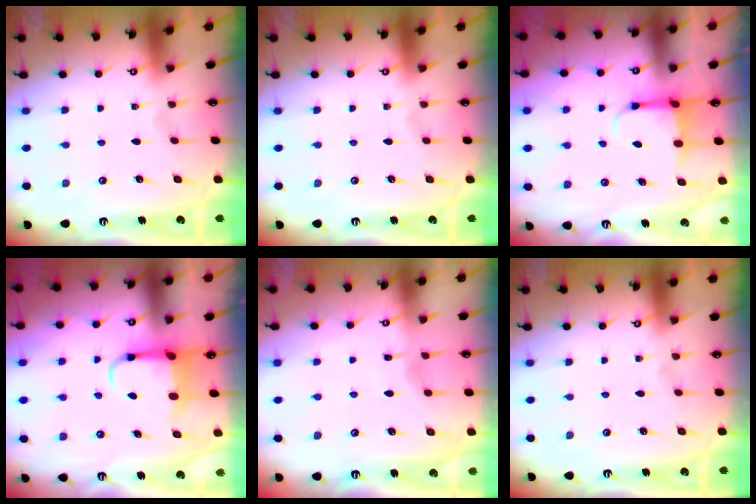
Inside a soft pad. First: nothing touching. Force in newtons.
{"total": 0.0}
{"total": 4.0, "press": 3.9, "slide": 1.1}
{"total": 4.6, "press": 4.6, "slide": 0.6}
{"total": 2.6, "press": 2.6, "slide": 0.3}
{"total": 0.0}